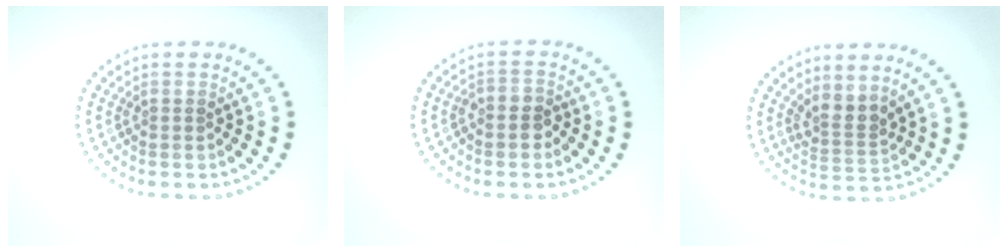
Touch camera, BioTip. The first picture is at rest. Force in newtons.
{"total": 1.9, "press": 1.7, "slide": 0.8}
{"total": 2.5, "press": 1.9, "slide": 1.6}